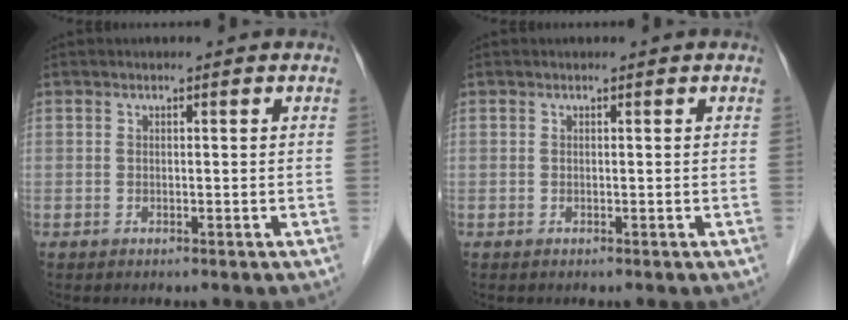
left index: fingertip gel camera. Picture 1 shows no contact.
{"total": 0.0}